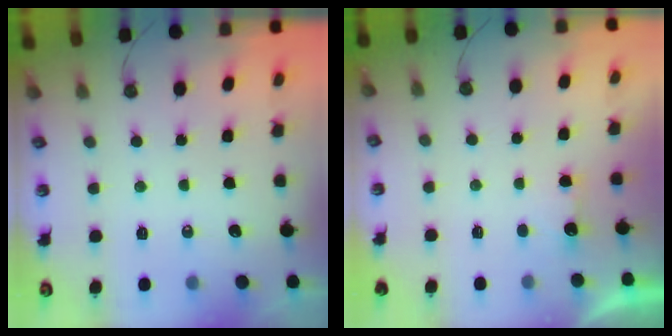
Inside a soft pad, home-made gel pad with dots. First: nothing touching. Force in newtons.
{"total": 1.8, "press": 1.6, "slide": 0.9}